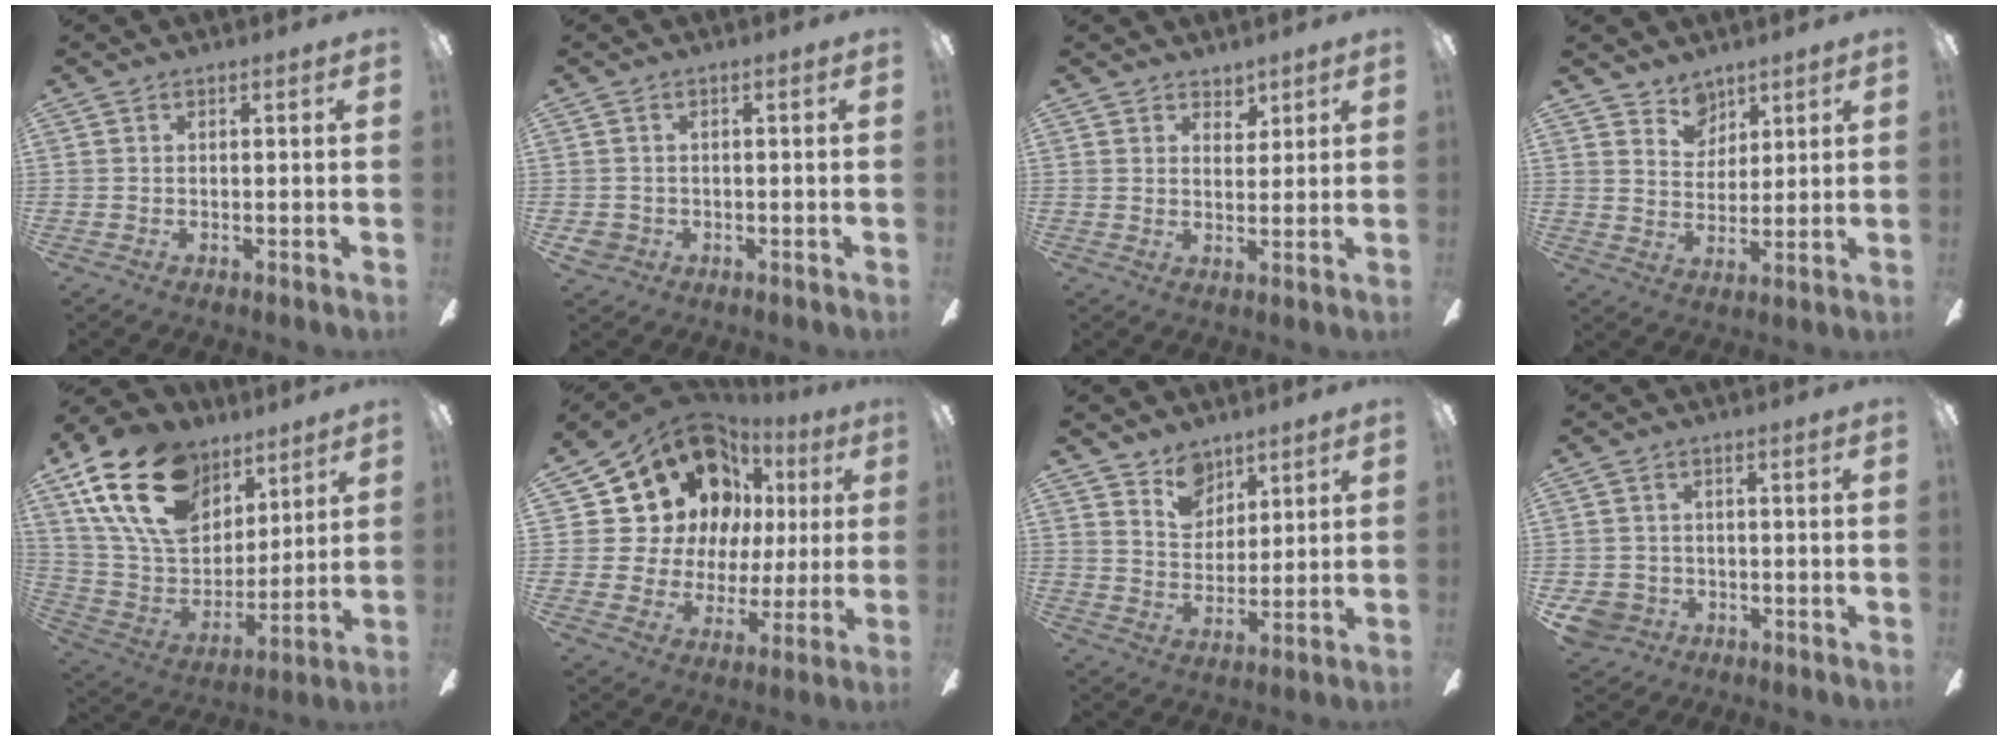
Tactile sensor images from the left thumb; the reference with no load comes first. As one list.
[{"total": 2.7, "force": [-0.9, 2.4, 0.9], "torque": [-0.021, 0.004, -0.019]}, {"total": 3.8, "force": [3.0, 2.3, 0.1], "torque": [0.002, -0.012, 0.054]}, {"total": 6.6, "force": [5.0, 4.2, 0.4], "torque": [-0.008, -0.027, 0.094]}, {"total": 23.2, "force": [13.3, 14.2, 12.6], "torque": [-0.241, -0.054, 0.240]}, {"total": 17.4, "force": [9.5, 12.7, 7.2], "torque": [-0.145, -0.065, 0.190]}, {"total": 8.0, "force": [5.9, 5.1, 1.6], "torque": [-0.018, -0.029, 0.110]}, {"total": 5.6, "force": [-2.7, 4.6, 1.6], "torque": [-0.052, 0.019, -0.054]}]